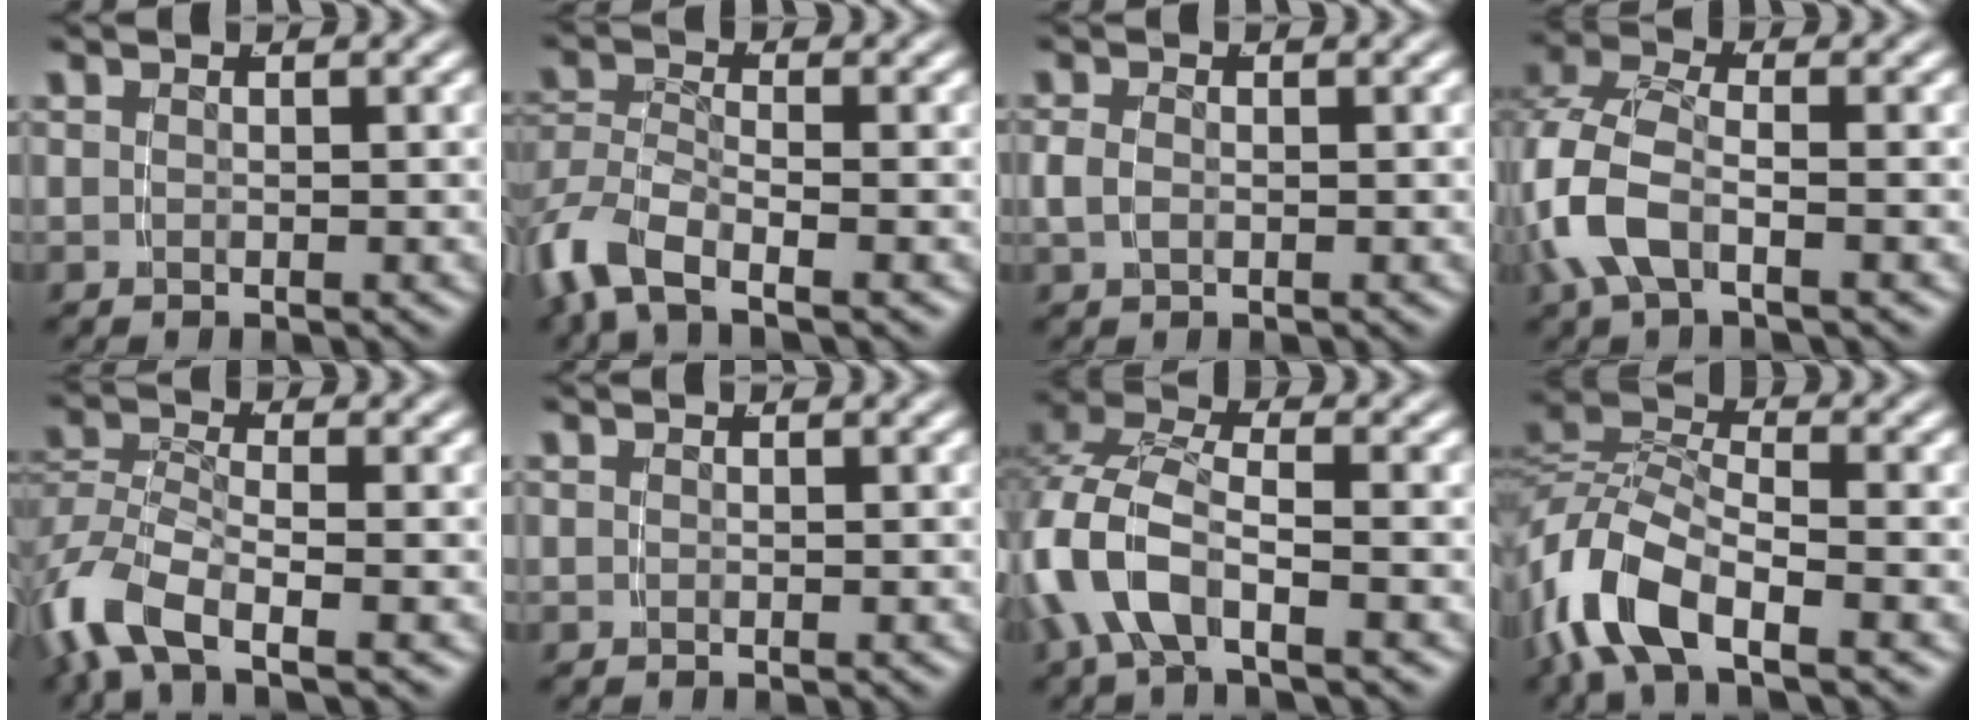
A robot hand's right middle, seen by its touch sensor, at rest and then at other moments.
{"total": 4.3, "force": [-2.8, 1.7, 2.7], "torque": [-0.082, -0.022, -0.042]}
{"total": 1.4, "force": [-0.3, 0.9, 1.0], "torque": [-0.027, -0.006, 0.002]}
{"total": 5.3, "force": [-0.9, 3.3, 4.1], "torque": [-0.122, -0.020, -0.011]}
{"total": 4.7, "force": [-2.7, 1.8, 3.3], "torque": [-0.096, -0.021, -0.038]}
{"total": 0.0}
{"total": 6.4, "force": [-1.2, 4.0, 4.9], "torque": [-0.148, -0.026, -0.008]}
{"total": 6.6, "force": [-2.1, 3.7, 5.0], "torque": [-0.128, -0.022, -0.032]}